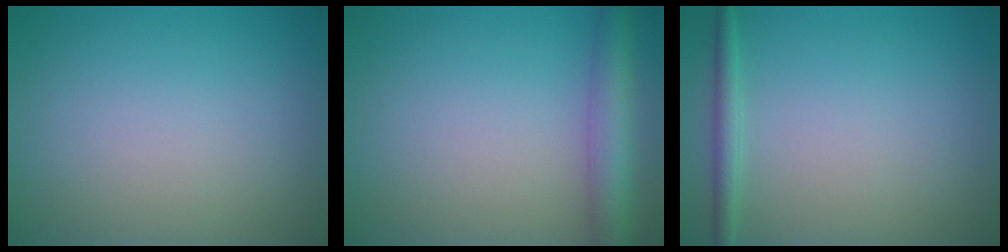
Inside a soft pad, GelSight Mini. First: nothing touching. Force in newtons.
{"total": 4.2, "press": 4.2, "slide": 0.1}
{"total": 1.6, "press": 1.6, "slide": 0.1}